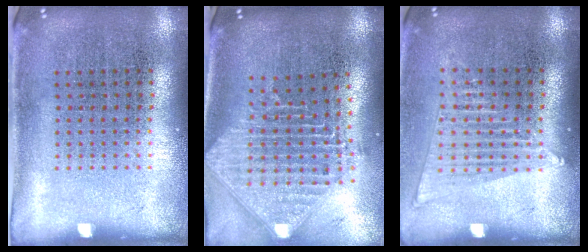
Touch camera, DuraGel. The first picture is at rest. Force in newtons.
{"total": 2.4, "press": 1.8, "slide": 1.6}
{"total": 1.5, "press": 1.4, "slide": 0.7}